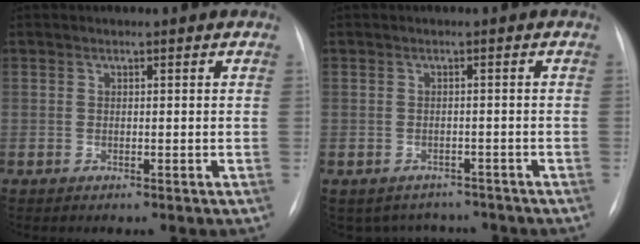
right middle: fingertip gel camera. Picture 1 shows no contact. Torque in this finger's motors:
{"motor_torque": [0.03, -0.12, -0.12, -0.01]}